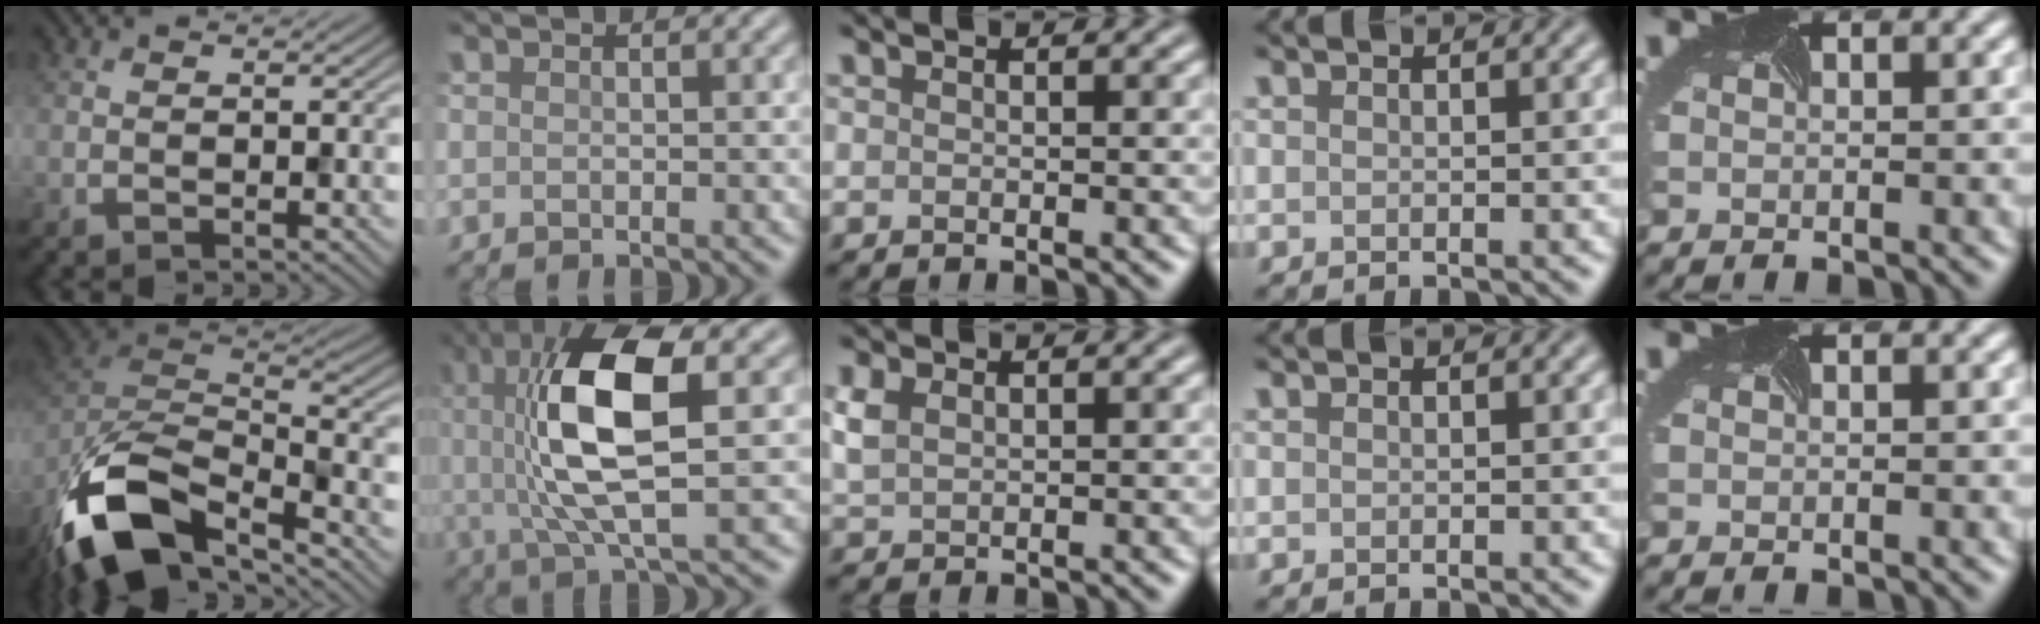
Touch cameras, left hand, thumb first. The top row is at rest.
{"thumb": {"total": 15.3, "force": [-9.5, 6.6, 10.1], "torque": [-0.225, -0.023, -0.181]}, "index": {"total": 10.0, "force": [1.4, 3.0, 9.4], "torque": [-0.188, 0.007, 0.027]}, "middle": {"total": 2.1, "force": [0.8, 1.4, 1.3], "torque": [-0.034, 0.003, 0.019]}}